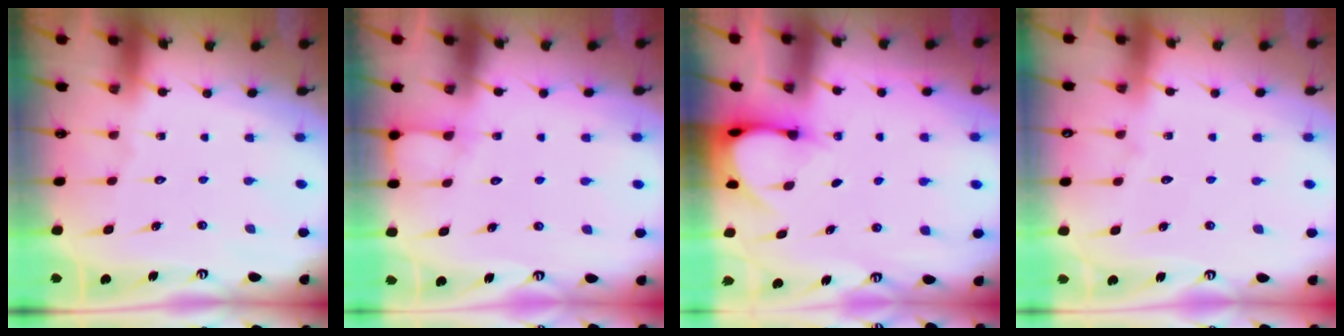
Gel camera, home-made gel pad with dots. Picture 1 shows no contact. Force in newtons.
{"total": 5.2, "press": 5.2, "slide": 0.6}
{"total": 3.8, "press": 3.8, "slide": 0.3}
{"total": 3.2, "press": 3.2, "slide": 0.5}